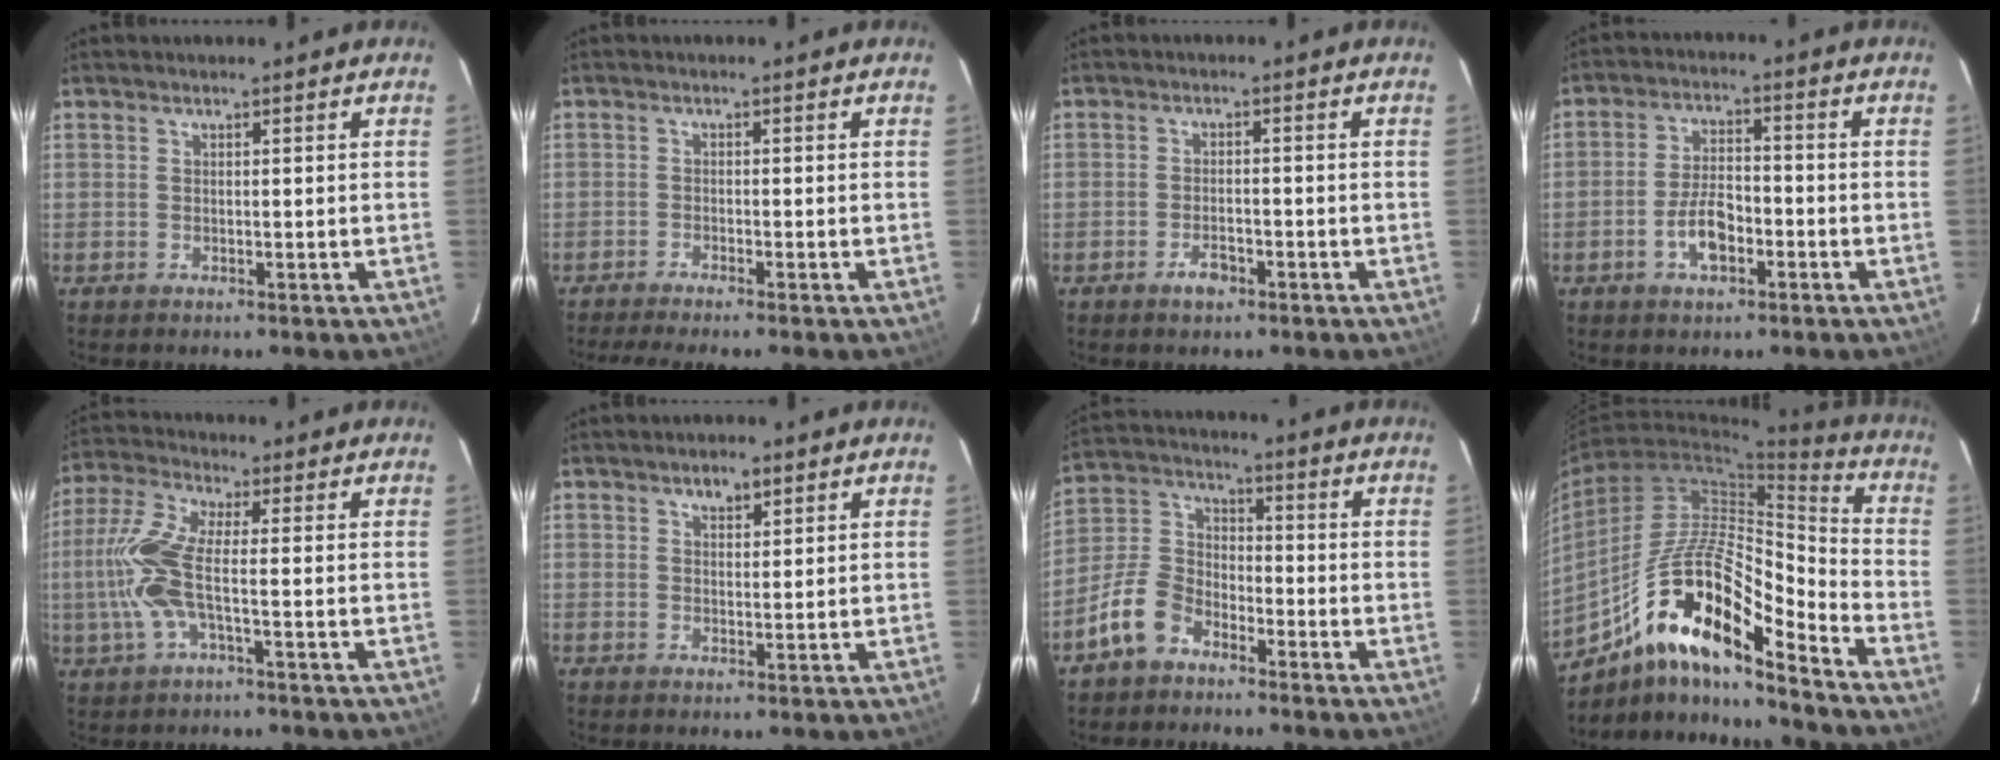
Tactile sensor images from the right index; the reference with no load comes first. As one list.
[{"total": 4.1, "force": [-3.7, -0.5, 1.7], "torque": [-0.044, -0.007, -0.065]}, {"total": 3.1, "force": [-2.0, 1.6, 1.9], "torque": [-0.040, 0.001, -0.033]}, {"total": 6.9, "force": [-2.9, 3.4, 5.2], "torque": [-0.106, 0.009, -0.048]}, {"total": 9.7, "force": [-1.6, 2.5, 9.2], "torque": [-0.215, 0.003, -0.033]}, {"total": 2.6, "force": [1.6, 1.4, 1.5], "torque": [-0.020, 0.007, 0.026]}, {"total": 9.2, "force": [-6.2, 5.4, 4.1], "torque": [-0.095, 0.027, -0.124]}, {"total": 19.2, "force": [-11.8, 4.8, 14.3], "torque": [-0.261, 0.002, -0.227]}]